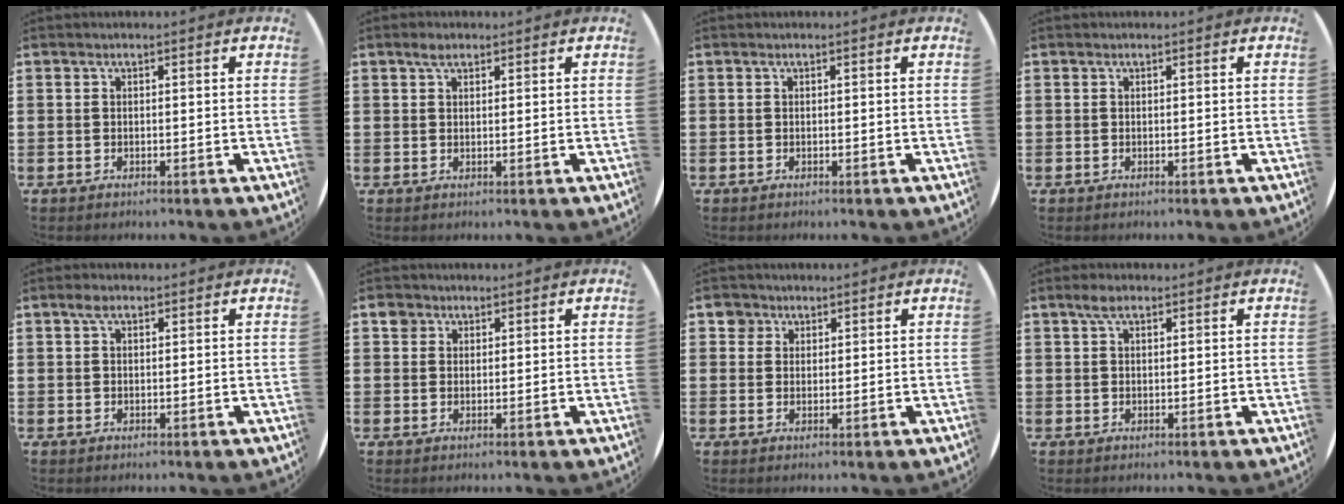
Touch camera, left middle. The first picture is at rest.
{"total": 1.8, "force": [1.3, 0.9, 0.9], "torque": [-0.011, 0.003, 0.023]}
{"total": 0.0}
{"total": 0.0}
{"total": 1.5, "force": [0.9, 0.9, 0.9], "torque": [-0.012, 0.003, 0.015]}
{"total": 1.9, "force": [1.4, 1.3, 0.2], "torque": [0.011, -0.001, 0.024]}
{"total": 2.6, "force": [1.9, 1.8, 0.1], "torque": [0.008, 0.001, 0.033]}
{"total": 2.3, "force": [1.5, 1.1, 1.4], "torque": [-0.022, 0.004, 0.024]}